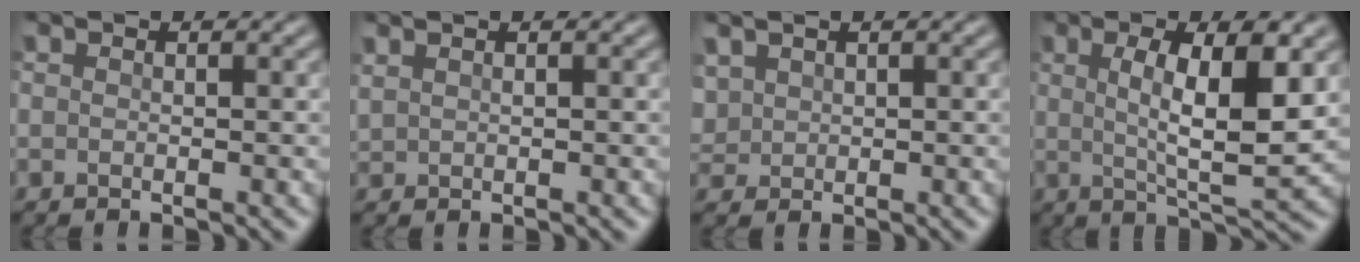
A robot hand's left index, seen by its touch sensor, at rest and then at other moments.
{"total": 0.8, "force": [0.7, 0.2, 0.4], "torque": [-0.016, 0.001, 0.018]}
{"total": 1.4, "force": [0.7, 1.1, 0.6], "torque": [-0.019, 0.002, 0.017]}
{"total": 7.2, "force": [1.2, 1.9, 6.9], "torque": [-0.113, -0.007, 0.021]}